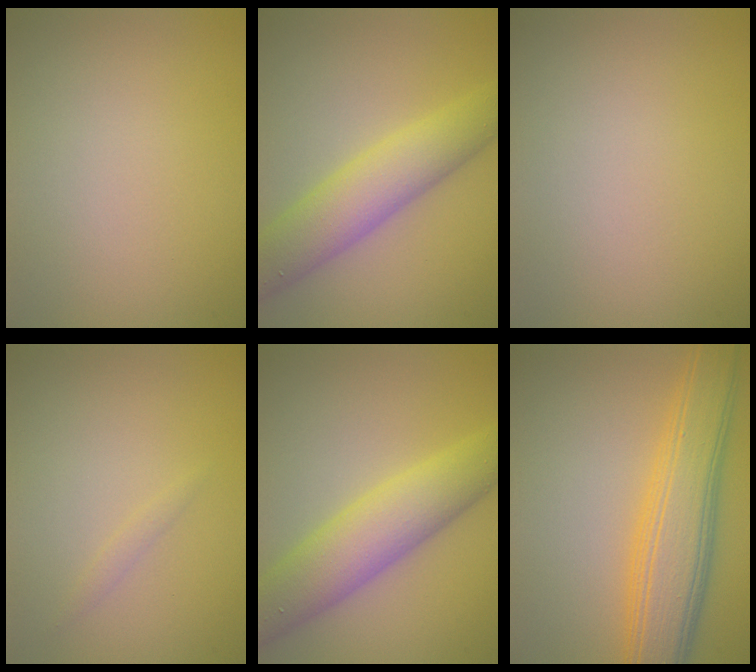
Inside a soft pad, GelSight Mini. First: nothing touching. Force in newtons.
{"total": 6.1, "press": 6.1, "slide": 0.2}
{"total": 0.0}
{"total": 0.6, "press": 0.6, "slide": 0.0}
{"total": 6.6, "press": 6.6, "slide": 0.1}
{"total": 7.4, "press": 7.4, "slide": 0.2}